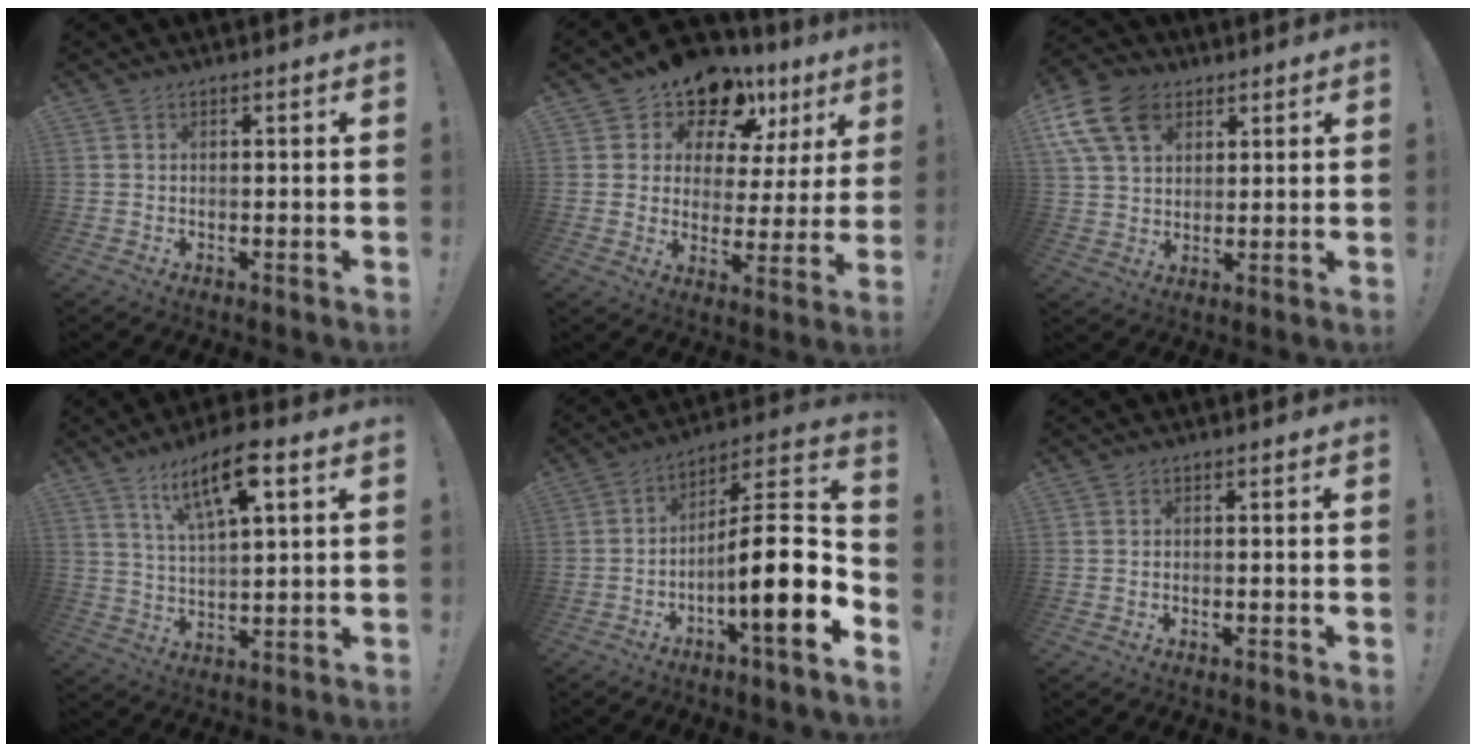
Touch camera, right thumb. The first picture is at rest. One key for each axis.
{"total": 13.1, "fx": 10.0, "fy": 6.8, "fz": 4.9, "tx": -0.076, "ty": -0.078, "tz": 0.175}
{"total": 14.2, "fx": 6.5, "fy": 9.9, "fz": 7.9, "tx": -0.144, "ty": -0.029, "tz": 0.127}
{"total": 12.4, "fx": 6.2, "fy": 3.9, "fz": 9.9, "tx": -0.163, "ty": -0.017, "tz": 0.103}
{"total": 15.0, "fx": -3.7, "fy": 1.2, "fz": 14.5, "tx": -0.229, "ty": -0.001, "tz": -0.070}
{"total": 0.9, "fx": -0.9, "fy": 0.0, "fz": 0.2, "tx": -0.005, "ty": 0.001, "tz": -0.015}